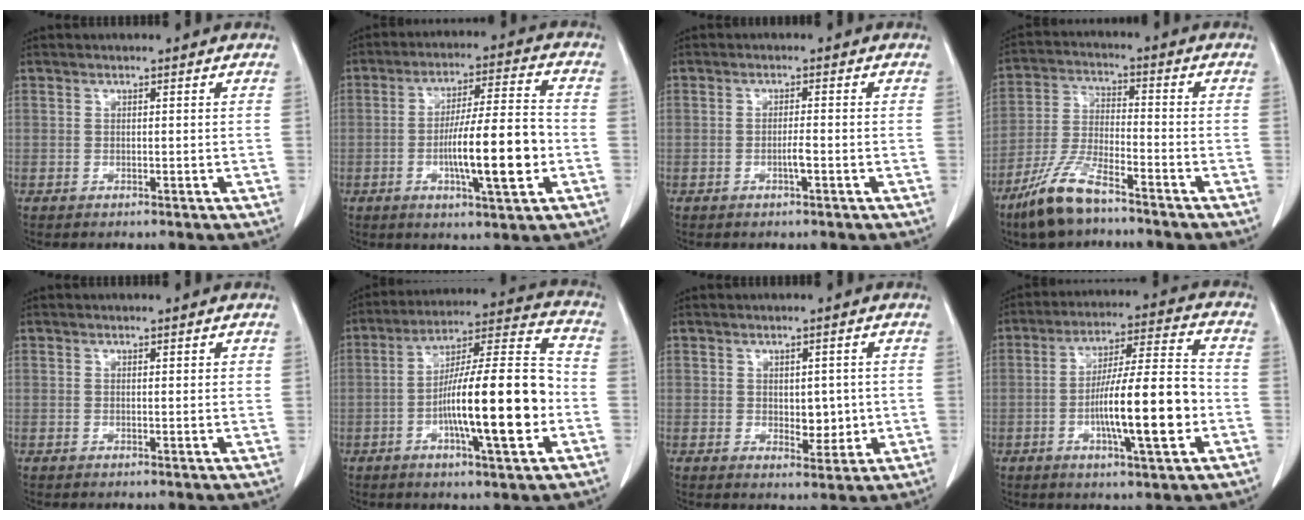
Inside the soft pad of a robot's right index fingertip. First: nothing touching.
{"total": 12.8, "force": [-3.0, 1.2, 12.4], "torque": [-0.206, 0.002, -0.050]}
{"total": 1.7, "force": [-0.6, 0.0, 1.6], "torque": [-0.033, -0.001, -0.013]}
{"total": 9.8, "force": [-7.2, 2.1, 6.4], "torque": [-0.140, -0.018, -0.141]}
{"total": 1.0, "force": [0.5, 0.2, 0.8], "torque": [-0.015, 0.000, 0.007]}
{"total": 17.6, "force": [-3.9, 2.1, 17.0], "torque": [-0.284, 0.011, -0.063]}
{"total": 3.9, "force": [0.2, 2.2, 3.2], "torque": [-0.039, -0.006, 0.011]}
{"total": 14.4, "force": [-3.3, 1.4, 14.0], "torque": [-0.237, 0.005, -0.056]}